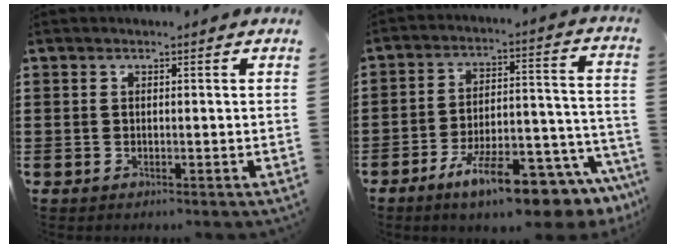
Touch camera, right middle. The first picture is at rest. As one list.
[{"total": 12.9, "force": [-9.6, 2.4, 8.4], "torque": [-0.135, 0.033, -0.167]}]